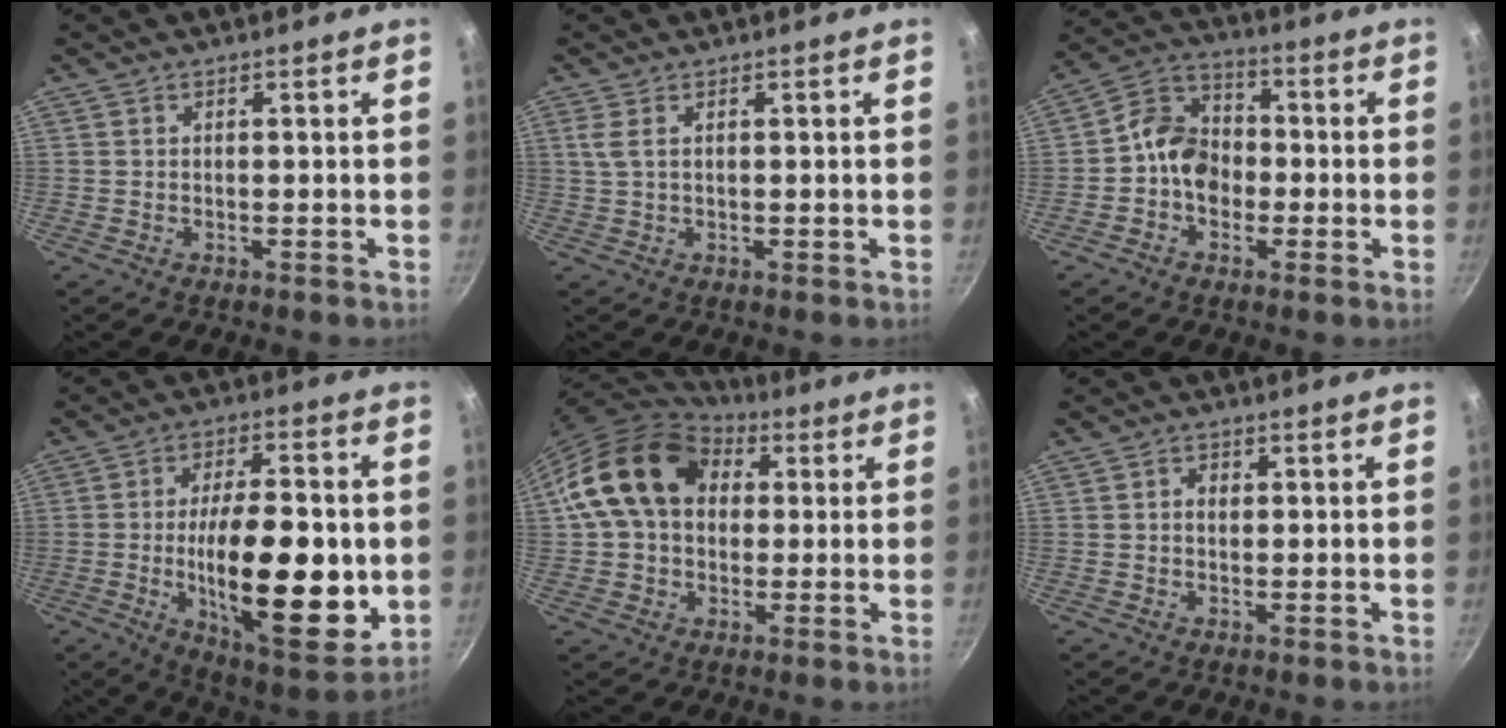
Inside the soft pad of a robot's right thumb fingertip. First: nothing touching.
{"total": 2.1, "force": [0.7, 0.6, 1.9], "torque": [-0.043, 0.000, 0.015]}
{"total": 6.3, "force": [1.7, 3.2, 5.1], "torque": [-0.092, -0.009, 0.036]}
{"total": 24.4, "force": [-3.0, 9.5, 22.2], "torque": [-0.323, -0.011, -0.044]}
{"total": 17.3, "force": [4.1, 12.9, 10.8], "torque": [-0.166, 0.028, 0.062]}
{"total": 2.1, "force": [0.2, 1.6, 1.3], "torque": [-0.013, 0.003, 0.001]}